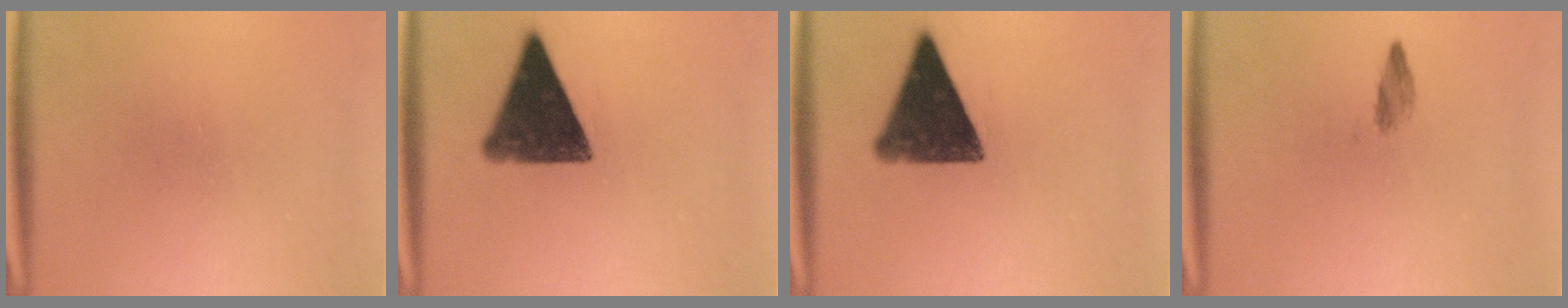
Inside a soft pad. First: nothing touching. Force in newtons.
{"total": 12.8}
{"total": 12.8}
{"total": 1.4}